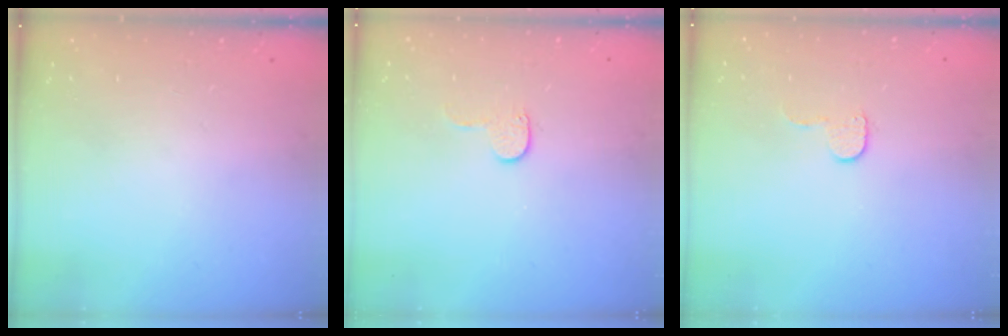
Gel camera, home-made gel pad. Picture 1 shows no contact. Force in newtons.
{"total": 4.1, "press": 4.1, "slide": 0.4}
{"total": 5.0, "press": 4.9, "slide": 0.5}